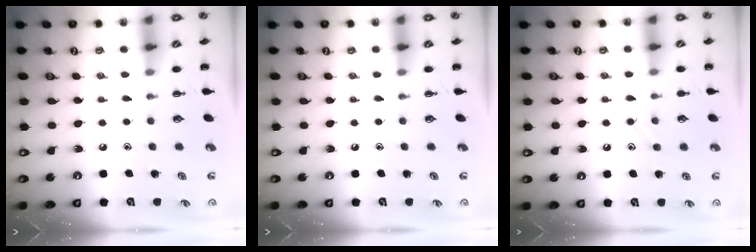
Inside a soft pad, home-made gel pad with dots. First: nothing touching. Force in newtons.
{"total": 0.0}
{"total": 8.4, "press": 8.2, "slide": 1.5}